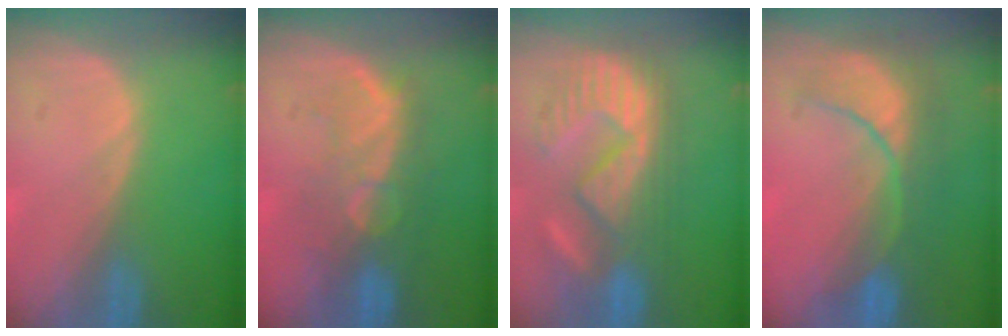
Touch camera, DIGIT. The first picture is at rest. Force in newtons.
{"total": 9.9, "press": 8.4, "slide": 5.1}
{"total": 10.3, "press": 10.2, "slide": 1.7}
{"total": 8.1, "press": 8.1, "slide": 0.8}